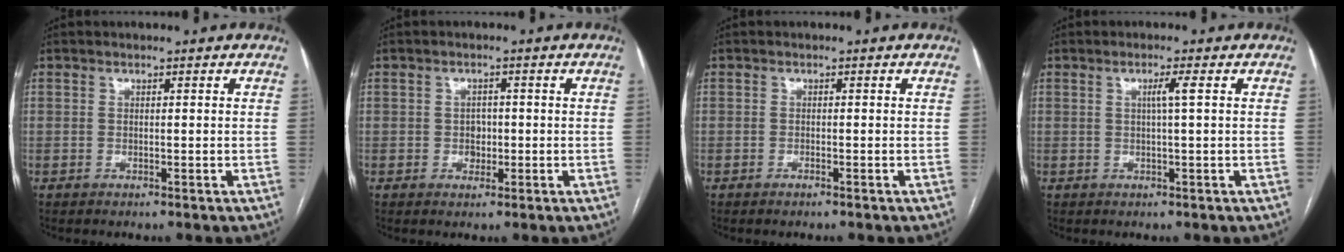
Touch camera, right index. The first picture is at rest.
{"total": 2.1, "force": [-0.3, 1.7, 1.1], "torque": [-0.014, 0.004, -0.002]}
{"total": 0.6, "force": [-0.5, 0.1, 0.3], "torque": [-0.010, -0.001, -0.008]}
{"total": 2.0, "force": [0.4, -0.5, 1.9], "torque": [-0.032, 0.000, 0.007]}